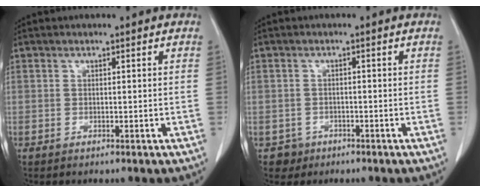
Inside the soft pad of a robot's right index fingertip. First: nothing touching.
{"total": 2.3, "force": [-1.1, 2.0, -0.3], "torque": [0.007, 0.011, -0.016]}